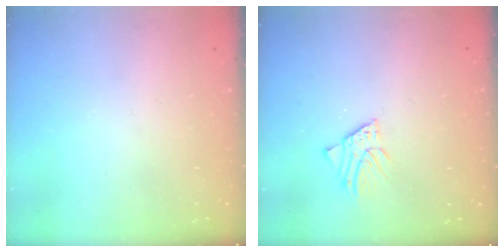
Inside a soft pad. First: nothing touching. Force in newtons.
{"total": 1.4, "press": 1.4, "slide": 0.1}